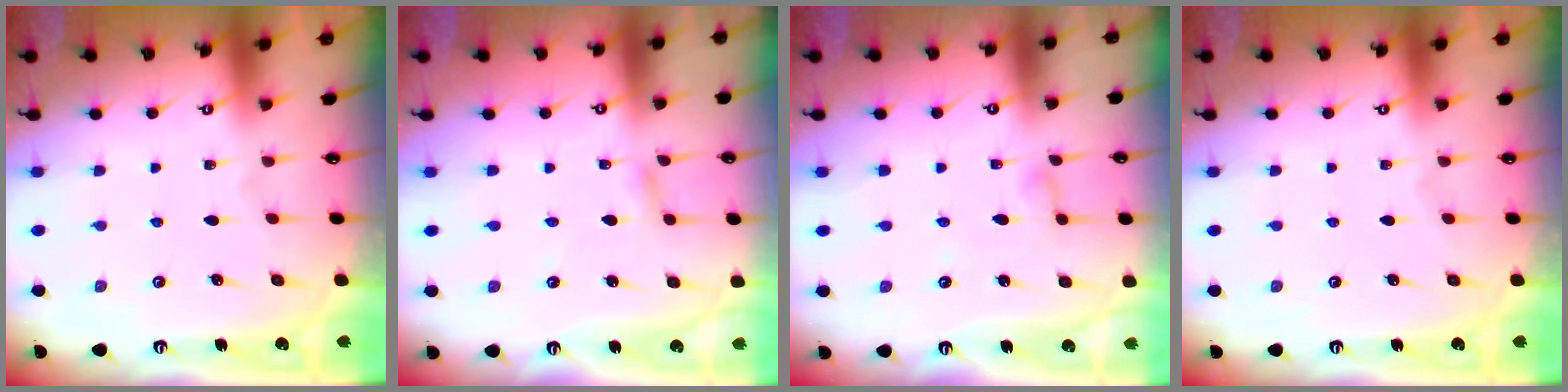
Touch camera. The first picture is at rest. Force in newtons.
{"total": 2.1, "press": 2.1, "slide": 0.2}
{"total": 4.7, "press": 4.7, "slide": 0.4}
{"total": 0.0}